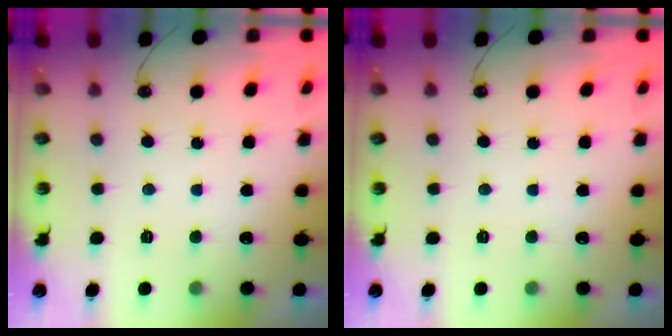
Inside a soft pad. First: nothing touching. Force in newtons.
{"total": 0.0}